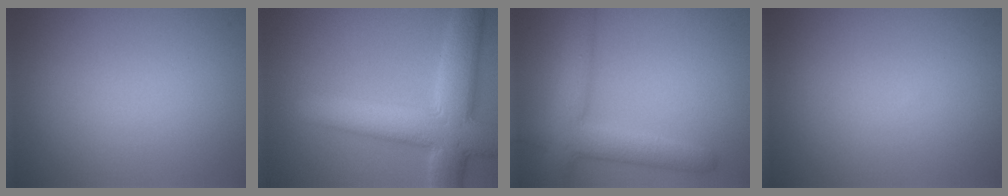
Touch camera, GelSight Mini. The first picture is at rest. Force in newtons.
{"total": 9.1, "press": 9.1, "slide": 0.8}
{"total": 5.6, "press": 5.6, "slide": 0.4}
{"total": 0.0}